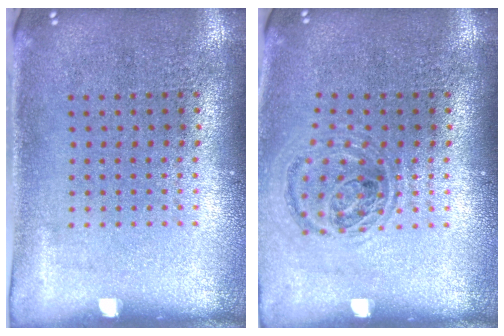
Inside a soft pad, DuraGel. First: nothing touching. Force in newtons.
{"total": 1.0, "press": 0.9, "slide": 0.2}